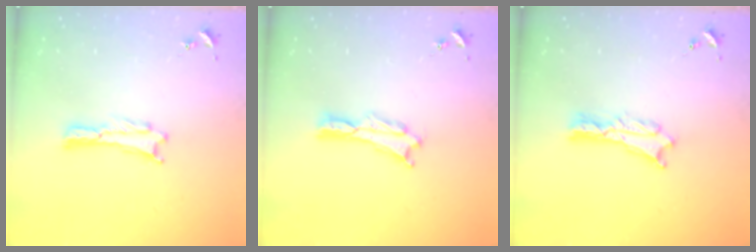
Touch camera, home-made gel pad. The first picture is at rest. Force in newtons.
{"total": 0.8, "press": 0.7, "slide": 0.2}
{"total": 1.8, "press": 1.7, "slide": 0.2}